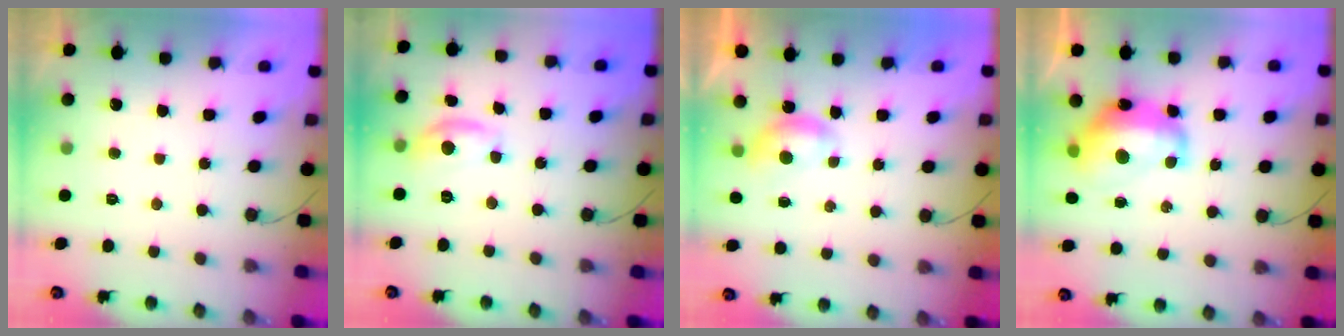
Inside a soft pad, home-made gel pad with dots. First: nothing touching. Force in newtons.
{"total": 7.6, "press": 7.6, "slide": 0.6}
{"total": 4.0, "press": 4.0, "slide": 0.4}
{"total": 13.4, "press": 13.3, "slide": 1.4}